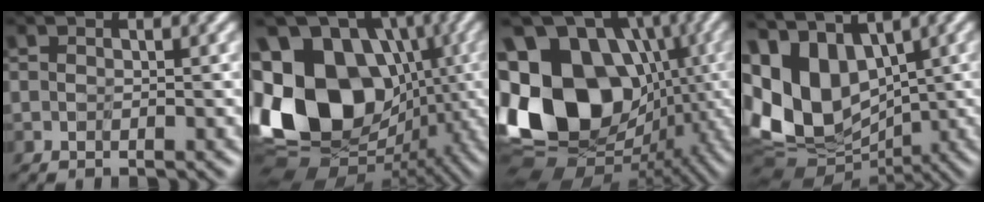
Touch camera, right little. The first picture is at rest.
{"total": 16.4, "force": [0.5, 12.5, 10.5], "torque": [-0.227, -0.001, 0.032]}
{"total": 18.3, "force": [0.2, 14.1, 11.6], "torque": [-0.239, -0.001, 0.010]}
{"total": 6.7, "force": [1.8, 4.3, 4.8], "torque": [-0.122, -0.016, 0.038]}